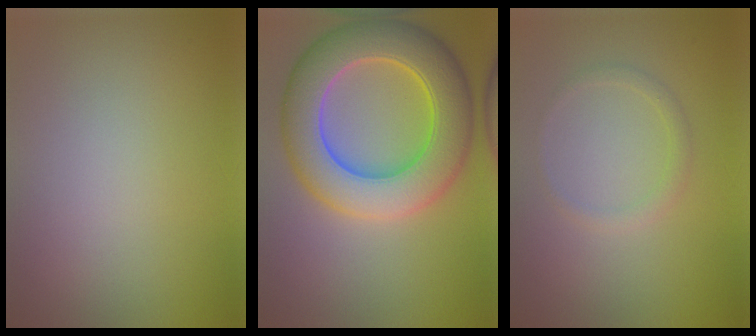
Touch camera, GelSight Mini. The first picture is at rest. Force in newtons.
{"total": 10.1, "press": 10.1, "slide": 0.3}
{"total": 1.2, "press": 1.2, "slide": 0.0}